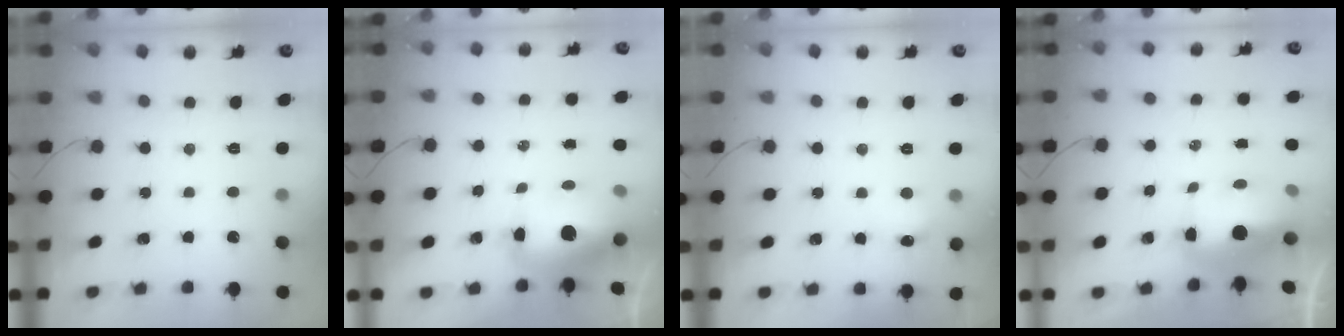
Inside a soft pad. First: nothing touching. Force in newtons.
{"total": 14.1, "press": 13.6, "slide": 3.7}
{"total": 7.4, "press": 7.2, "slide": 1.5}
{"total": 11.5, "press": 11.3, "slide": 2.2}